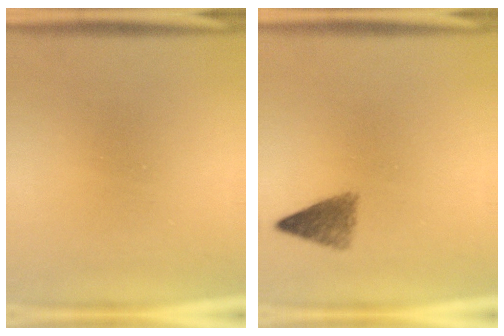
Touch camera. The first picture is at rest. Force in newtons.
{"total": 3.1}